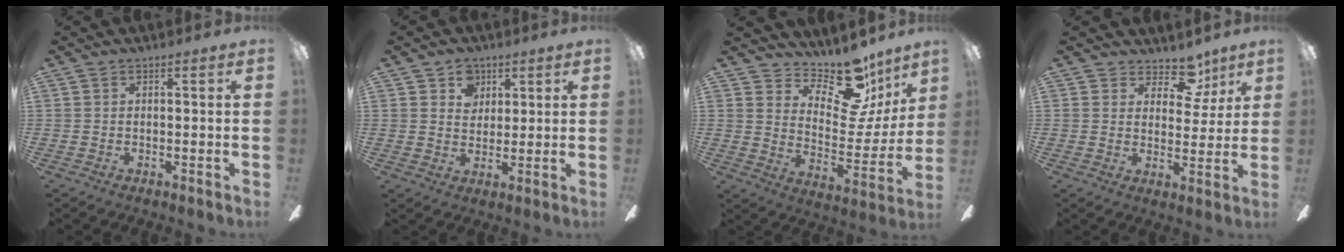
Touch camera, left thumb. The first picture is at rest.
{"total": 5.8, "force": [3.2, 4.7, 1.5], "torque": [-0.016, -0.002, 0.053]}
{"total": 16.0, "force": [12.6, 6.6, 7.2], "torque": [-0.107, -0.102, 0.217]}
{"total": 8.1, "force": [5.9, 4.9, 2.8], "torque": [-0.039, -0.034, 0.107]}